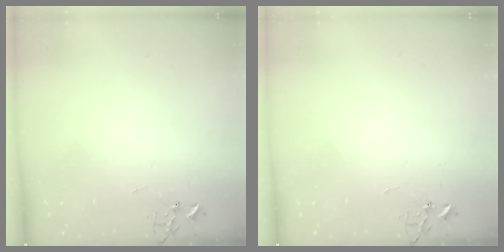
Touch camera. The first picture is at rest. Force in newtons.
{"total": 0.0}